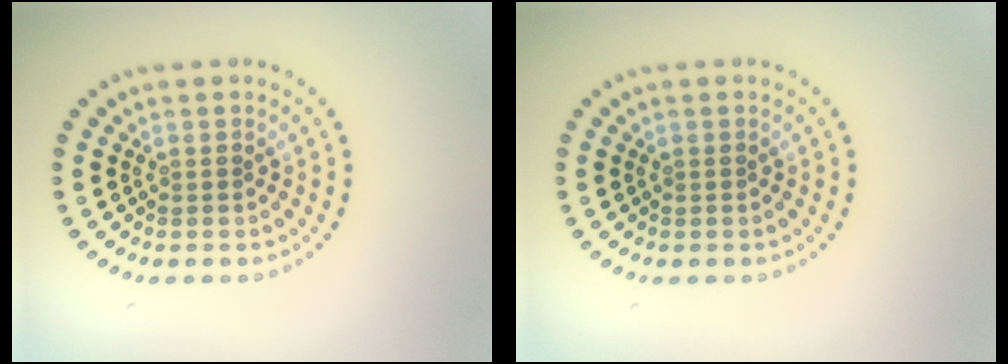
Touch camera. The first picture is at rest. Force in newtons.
{"total": 0.0}